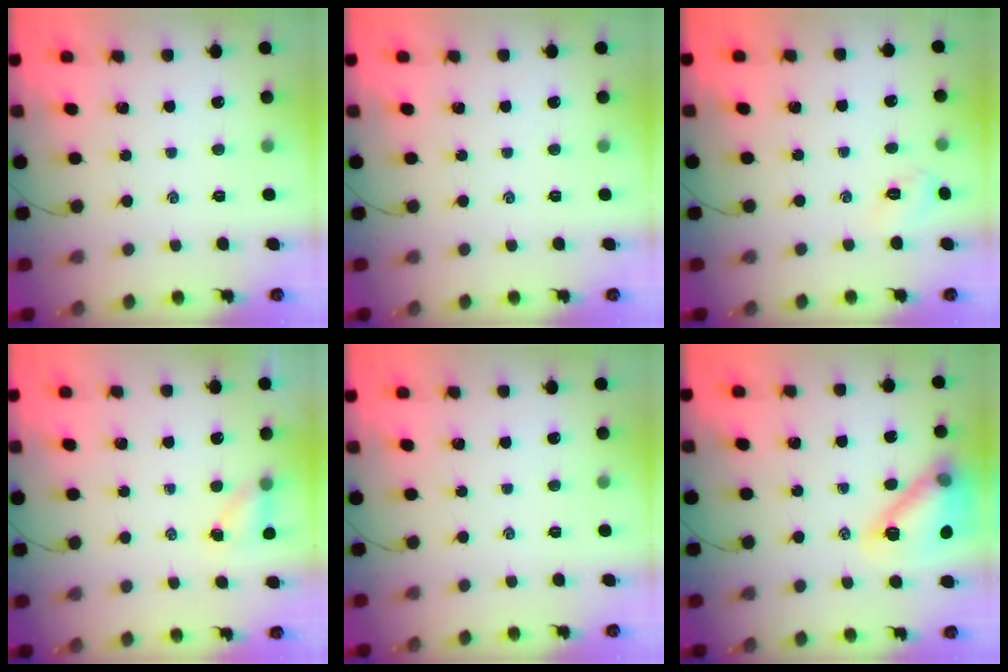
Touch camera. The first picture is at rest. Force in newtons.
{"total": 0.0}
{"total": 5.1, "press": 4.9, "slide": 1.4}
{"total": 3.5, "press": 3.3, "slide": 1.0}
{"total": 0.0}
{"total": 16.2, "press": 16.1, "slide": 1.5}